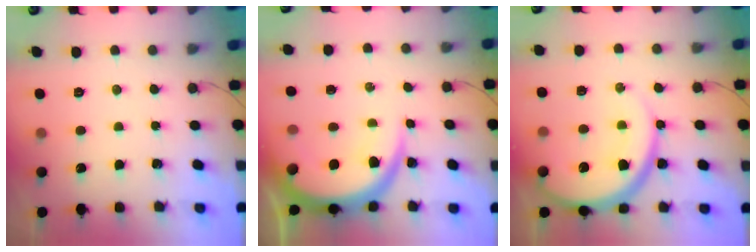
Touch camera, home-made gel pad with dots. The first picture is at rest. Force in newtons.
{"total": 11.7, "press": 11.6, "slide": 1.1}
{"total": 15.6, "press": 15.5, "slide": 1.5}